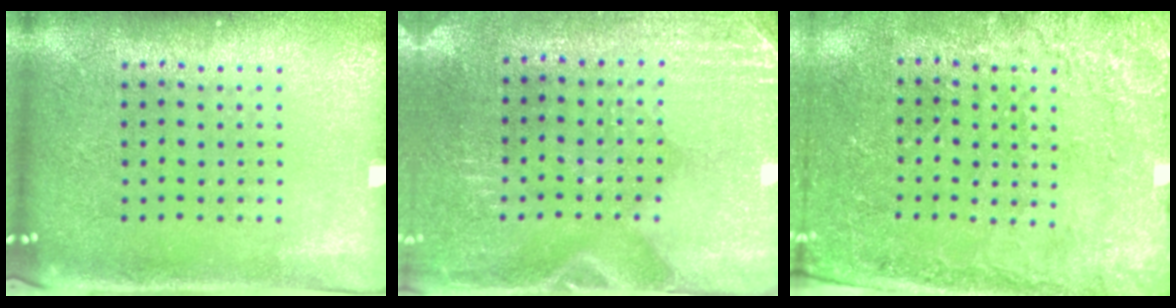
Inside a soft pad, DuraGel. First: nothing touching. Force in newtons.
{"total": 2.9, "press": 2.5, "slide": 1.3}
{"total": 2.5, "press": 2.3, "slide": 0.8}